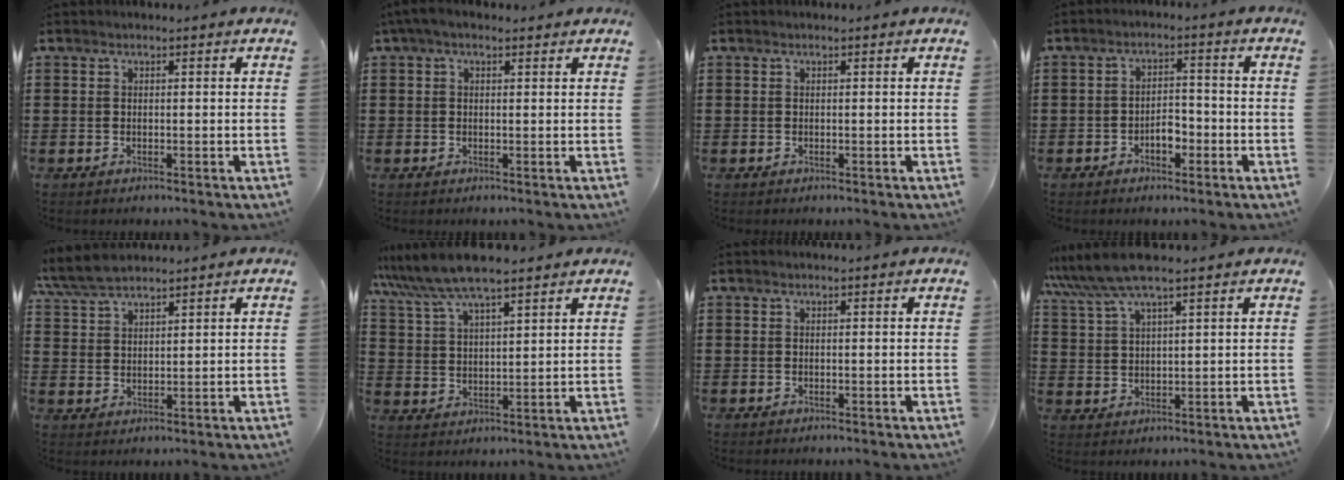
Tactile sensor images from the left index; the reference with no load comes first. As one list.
[{"total": 2.1, "force": [1.0, 1.1, 1.5], "torque": [-0.032, 0.007, 0.017]}, {"total": 0.0}, {"total": 3.5, "force": [-1.7, 1.8, 2.5], "torque": [-0.047, 0.004, -0.032]}, {"total": 5.1, "force": [4.5, 1.2, 2.1], "torque": [-0.055, -0.004, 0.085]}, {"total": 7.9, "force": [6.7, 1.2, 4.0], "torque": [-0.098, -0.018, 0.122]}, {"total": 0.0}, {"total": 6.8, "force": [5.4, 0.6, 4.1], "torque": [-0.093, -0.010, 0.099]}]